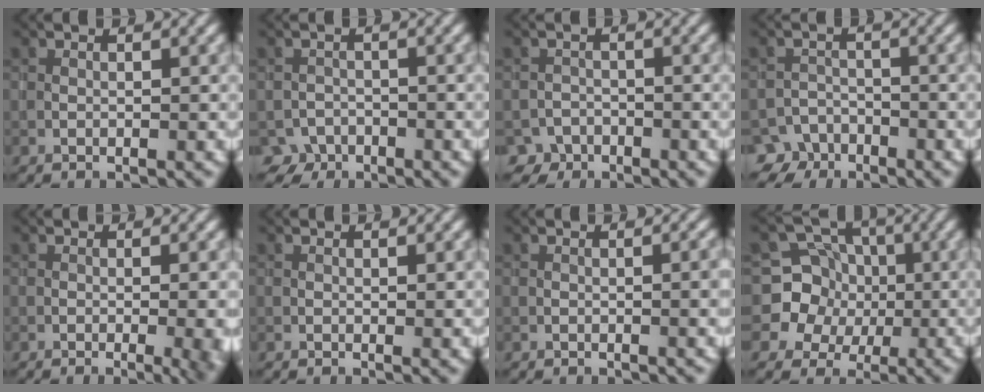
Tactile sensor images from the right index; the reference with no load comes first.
{"total": 3.3, "force": [-2.6, 2.0, 0.0], "torque": [0.016, 0.001, -0.040]}
{"total": 3.1, "force": [-2.4, 1.9, -0.1], "torque": [0.017, 0.002, -0.037]}
{"total": 4.7, "force": [-3.7, 2.8, 0.5], "torque": [0.004, -0.006, -0.056]}
{"total": 5.4, "force": [-1.6, 2.2, 4.7], "torque": [-0.042, -0.009, -0.007]}
{"total": 0.6, "force": [0.2, 0.3, 0.5], "torque": [-0.006, -0.005, 0.003]}
{"total": 1.6, "force": [-0.2, 0.6, 1.4], "torque": [-0.020, -0.007, -0.001]}
{"total": 6.5, "force": [-0.1, 6.3, 1.5], "torque": [-0.013, 0.026, -0.030]}